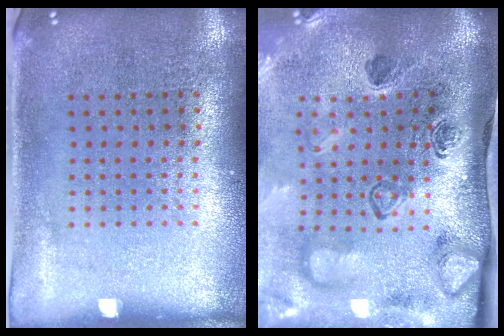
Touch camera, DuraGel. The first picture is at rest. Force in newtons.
{"total": 4.8, "press": 3.3, "slide": 3.5}